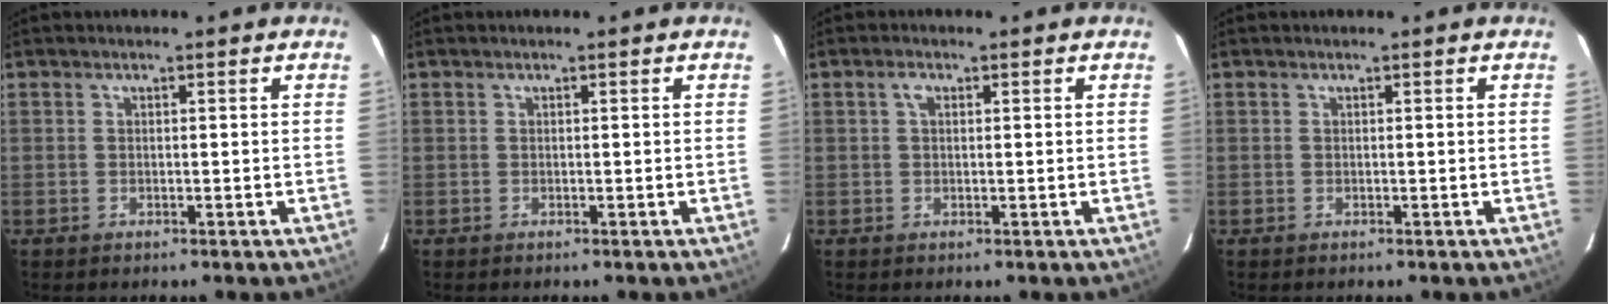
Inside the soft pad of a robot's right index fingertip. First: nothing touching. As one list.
[{"total": 0.0}, {"total": 1.5, "force": [0.5, 0.9, 1.0], "torque": [-0.020, 0.007, 0.006]}, {"total": 0.0}]